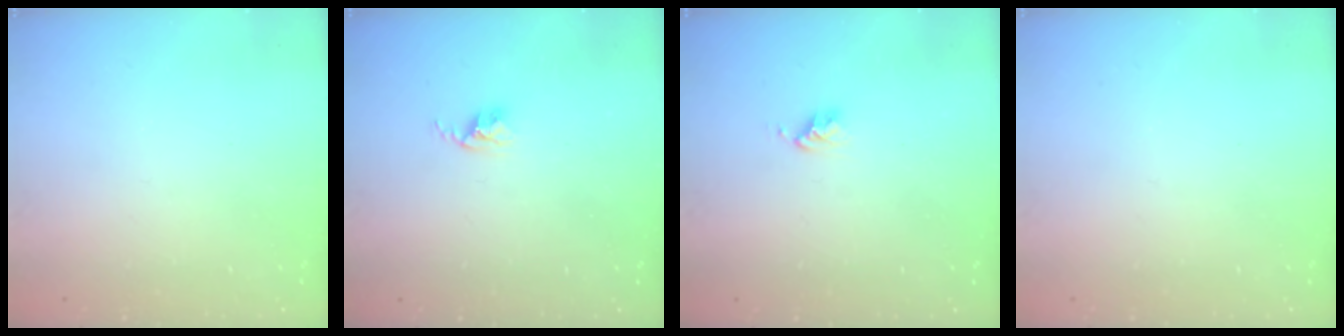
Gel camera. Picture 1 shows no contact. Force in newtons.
{"total": 2.6, "press": 2.6, "slide": 0.4}
{"total": 2.7, "press": 2.6, "slide": 0.4}
{"total": 0.0}